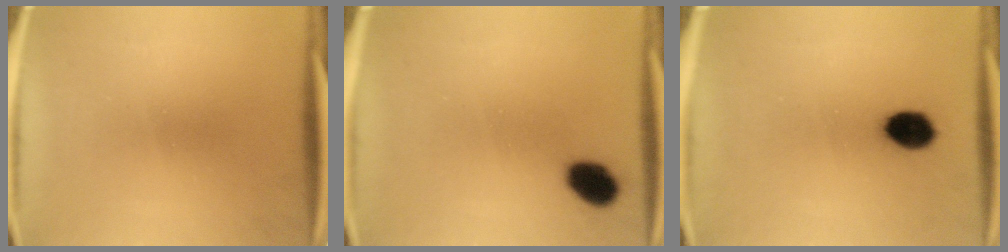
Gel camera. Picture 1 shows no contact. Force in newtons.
{"total": 6.1}
{"total": 6.5}